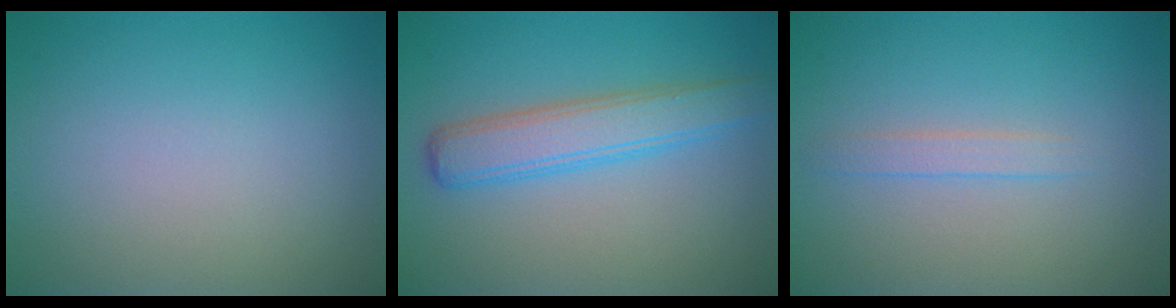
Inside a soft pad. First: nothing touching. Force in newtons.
{"total": 4.2, "press": 4.2, "slide": 0.0}
{"total": 1.3, "press": 1.3, "slide": 0.1}